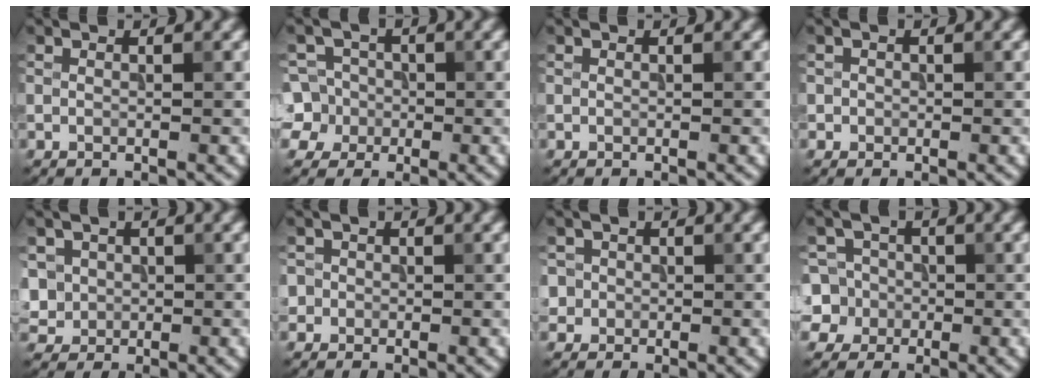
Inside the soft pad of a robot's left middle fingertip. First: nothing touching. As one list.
[{"total": 5.8, "force": [-1.5, 5.4, 1.3], "torque": [-0.014, 0.018, -0.052]}, {"total": 0.0}, {"total": 0.7, "force": [-0.1, 0.6, -0.2], "torque": [0.012, -0.001, -0.003]}, {"total": 2.9, "force": [0.1, 2.8, 0.7], "torque": [-0.010, 0.008, 0.005]}, {"total": 1.4, "force": [-0.2, 1.4, -0.1], "torque": [0.020, 0.004, -0.007]}, {"total": 2.0, "force": [-0.1, 2.0, 0.1], "torque": [0.012, 0.010, -0.007]}, {"total": 6.8, "force": [-1.6, 6.4, 1.6], "torque": [-0.027, 0.019, -0.059]}]